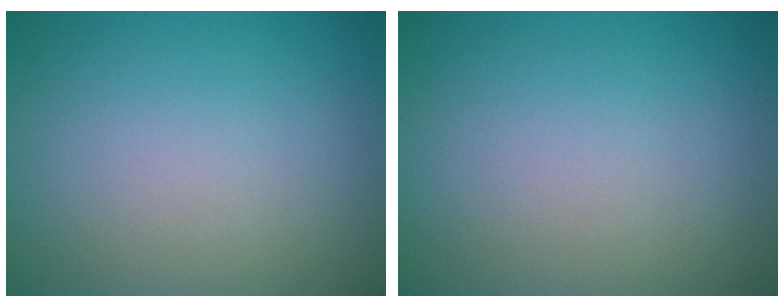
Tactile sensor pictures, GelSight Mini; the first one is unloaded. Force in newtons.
{"total": 0.0}